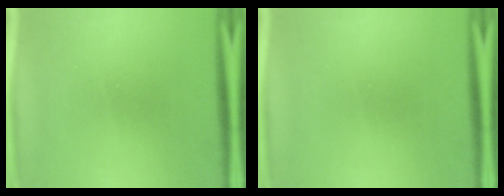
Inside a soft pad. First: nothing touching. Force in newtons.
{"total": 0.0}